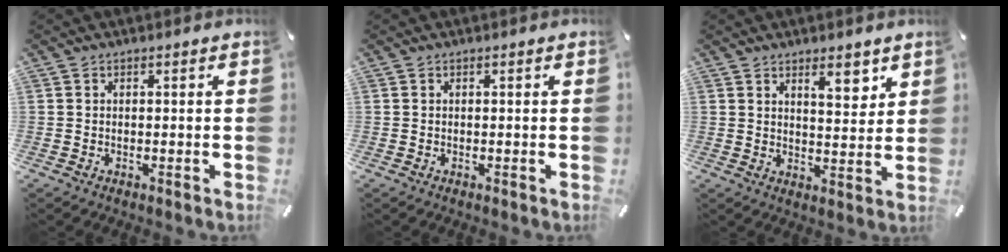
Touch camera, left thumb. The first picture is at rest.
{"total": 0.0}
{"total": 6.5, "force": [4.4, 2.8, 3.9], "torque": [-0.040, -0.028, 0.070]}